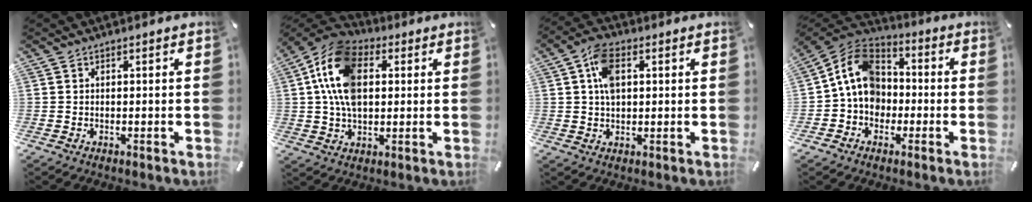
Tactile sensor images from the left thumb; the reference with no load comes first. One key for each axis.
{"total": 15.1, "fx": 2.6, "fy": 10.0, "fz": 11.0, "tx": -0.247, "ty": 0.007, "tz": 0.045}
{"total": 7.2, "fx": 1.7, "fy": 4.5, "fz": 5.3, "tx": -0.116, "ty": 0.004, "tz": 0.027}
{"total": 12.1, "fx": -1.5, "fy": 10.3, "fz": 6.1, "tx": -0.133, "ty": 0.027, "tz": -0.027}